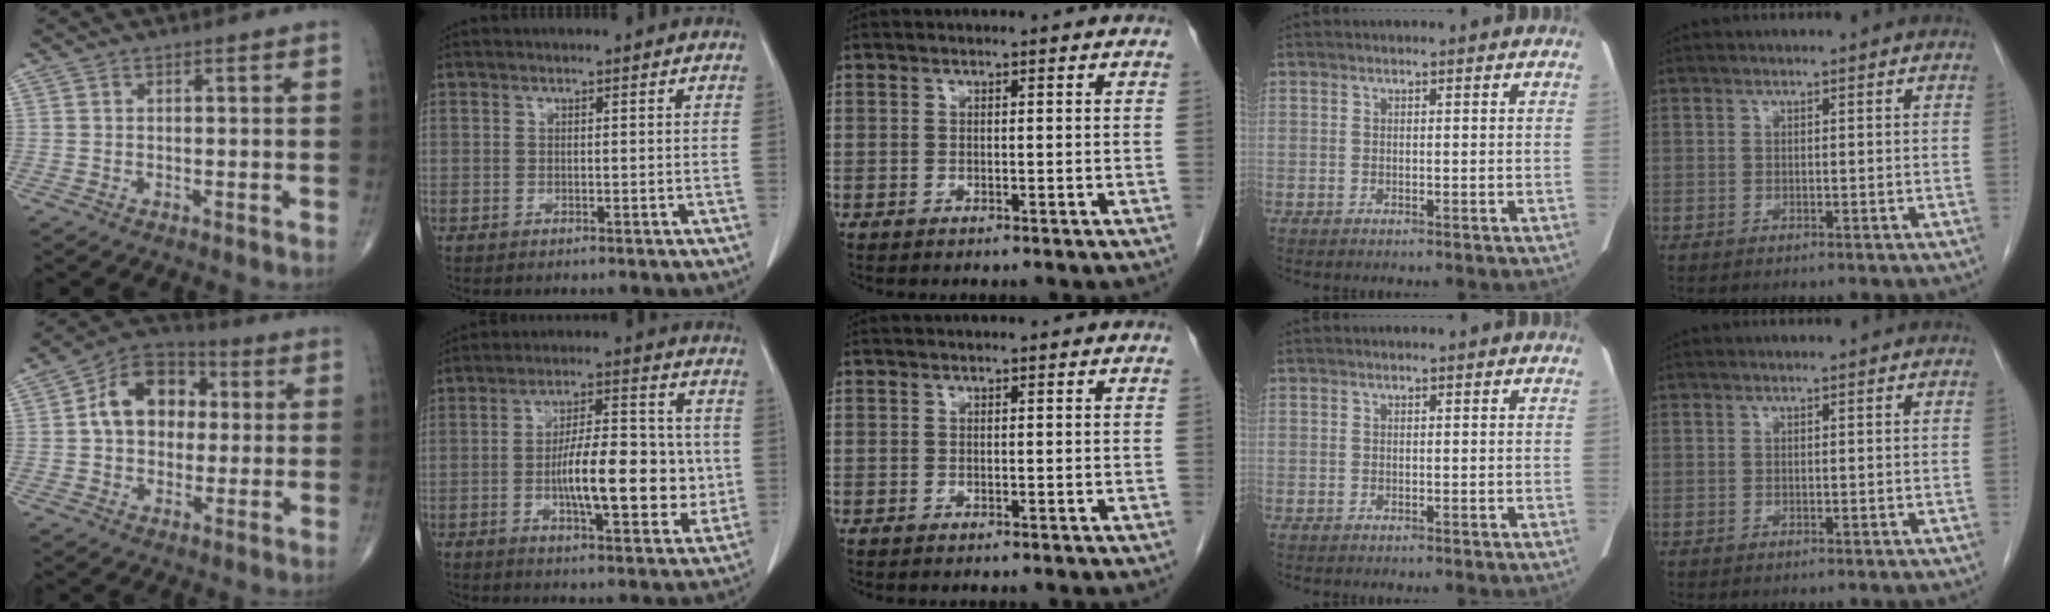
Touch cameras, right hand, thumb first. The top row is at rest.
{"thumb": {"total": 13.4, "force": [1.9, 9.9, 8.9], "torque": [-0.110, 0.022, 0.020]}, "index": {"total": 14.1, "force": [-1.6, 4.5, 13.3], "torque": [-0.212, 0.017, -0.024]}}